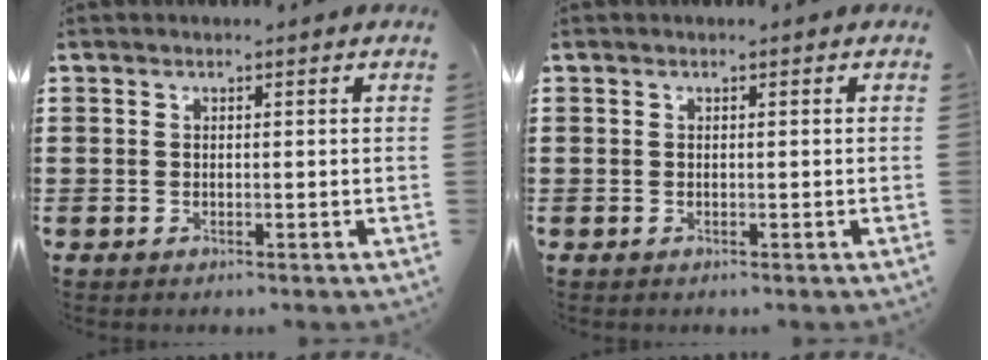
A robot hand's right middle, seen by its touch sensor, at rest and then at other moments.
{"total": 0.0}